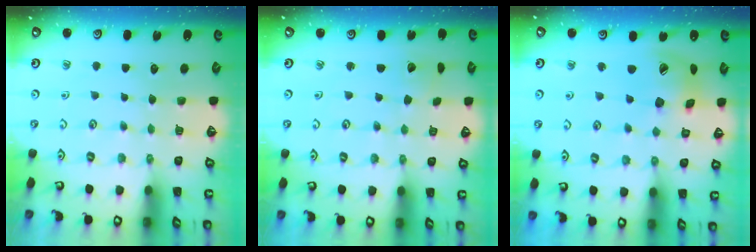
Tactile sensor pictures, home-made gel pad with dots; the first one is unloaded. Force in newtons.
{"total": 2.7, "press": 2.7, "slide": 0.2}
{"total": 14.7, "press": 14.5, "slide": 2.3}